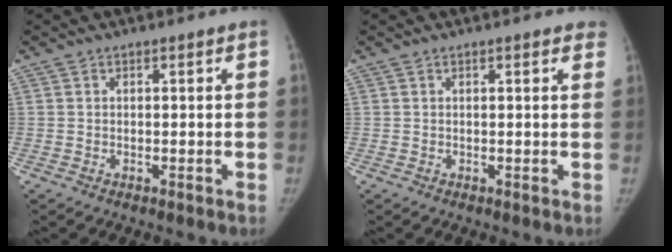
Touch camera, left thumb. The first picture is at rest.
{"total": 1.8, "force": [1.2, 0.7, 1.1], "torque": [0.000, 0.002, 0.008]}